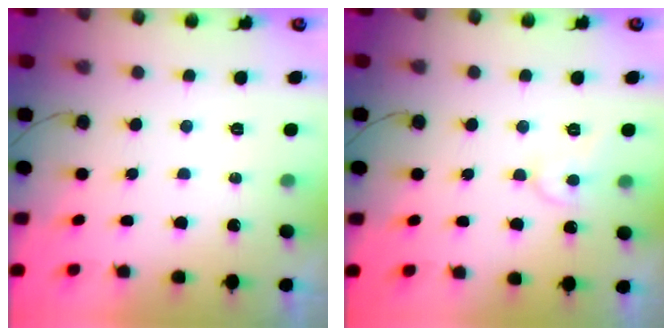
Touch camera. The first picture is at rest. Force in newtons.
{"total": 6.6, "press": 6.6, "slide": 0.9}